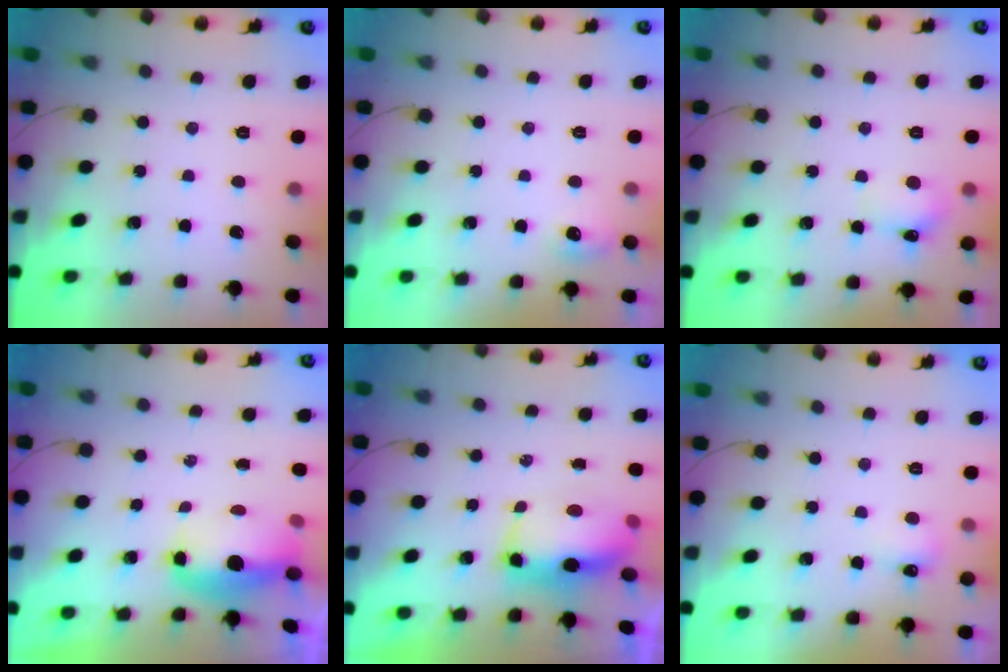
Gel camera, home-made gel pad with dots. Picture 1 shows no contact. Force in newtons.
{"total": 7.5, "press": 5.3, "slide": 5.3}
{"total": 5.8, "press": 5.6, "slide": 1.6}
{"total": 6.8, "press": 6.8, "slide": 0.8}
{"total": 8.8, "press": 8.7, "slide": 1.4}
{"total": 3.9, "press": 3.7, "slide": 1.0}